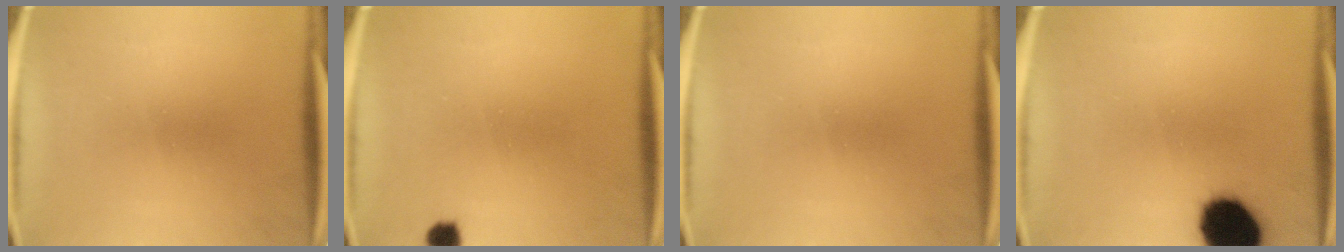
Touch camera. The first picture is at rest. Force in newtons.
{"total": 2.2}
{"total": 0.0}
{"total": 15.7}